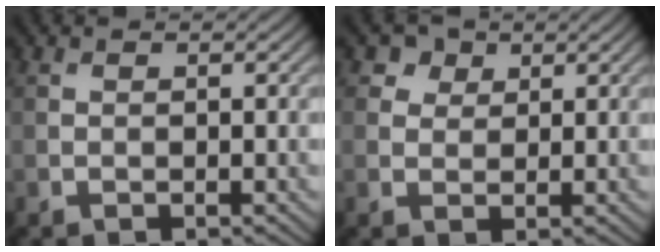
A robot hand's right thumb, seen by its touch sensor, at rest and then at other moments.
{"total": 2.5, "force": [1.4, 1.9, 0.7], "torque": [-0.014, -0.002, 0.028]}